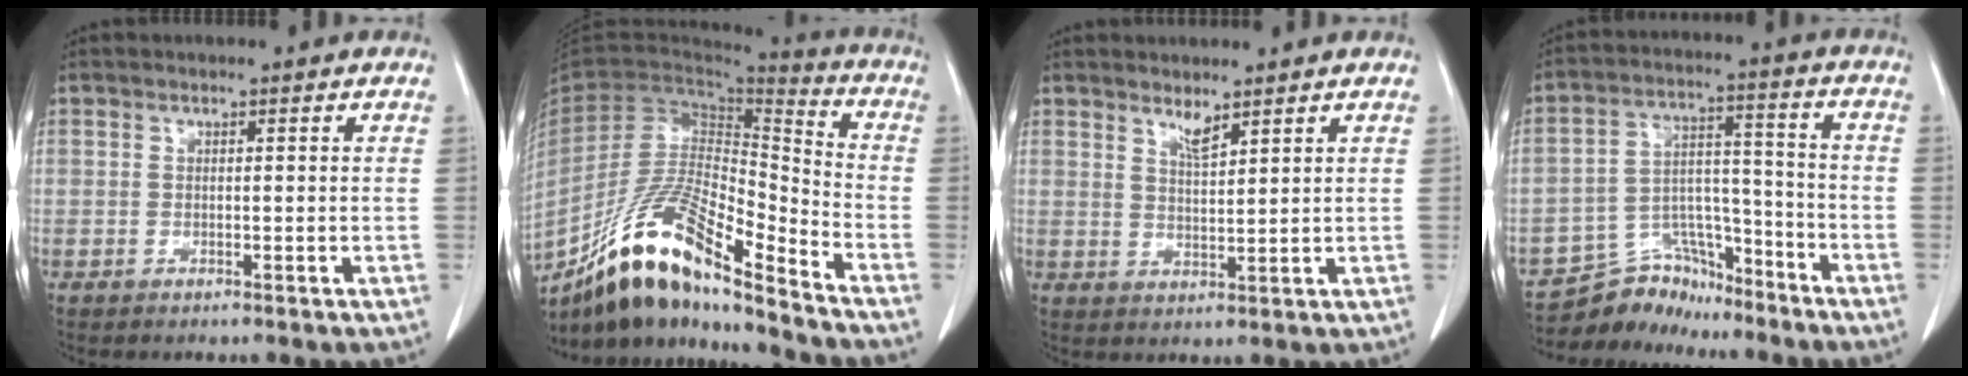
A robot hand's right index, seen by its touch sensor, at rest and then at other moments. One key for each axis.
{"total": 18.1, "fx": -13.6, "fy": 3.0, "fz": 11.6, "tx": -0.218, "ty": 0.003, "tz": -0.247}
{"total": 2.6, "fx": 2.2, "fy": 0.2, "fz": 1.4, "tx": -0.030, "ty": -0.009, "tz": 0.044}
{"total": 9.6, "fx": -8.9, "fy": 3.5, "fz": 0.7, "tx": -0.010, "ty": 0.040, "tz": -0.157}